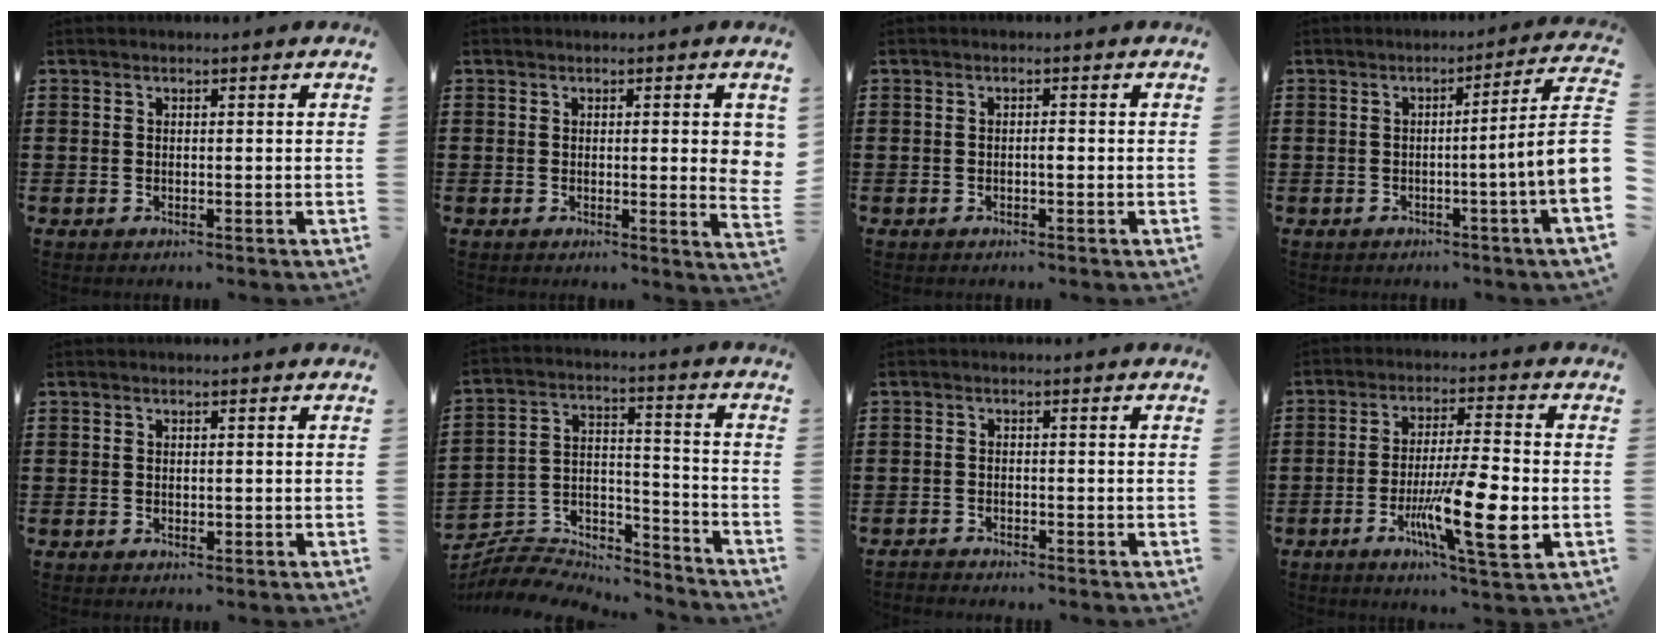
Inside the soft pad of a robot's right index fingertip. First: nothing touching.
{"total": 4.0, "force": [0.4, 0.4, 3.9], "torque": [-0.063, -0.004, 0.005]}
{"total": 1.0, "force": [-0.4, 0.2, 0.9], "torque": [-0.019, -0.002, -0.006]}
{"total": 7.9, "force": [-0.9, -0.5, 7.8], "torque": [-0.125, -0.029, -0.021]}
{"total": 0.9, "force": [0.0, 0.5, 0.7], "torque": [-0.012, 0.002, -0.001]}
{"total": 6.8, "force": [-6.3, 1.9, 1.4], "torque": [-0.038, 0.005, -0.129]}
{"total": 1.4, "force": [-1.3, 0.1, -0.1], "torque": [-0.002, 0.004, -0.030]}
{"total": 12.5, "force": [-3.5, 1.9, 11.8], "torque": [-0.218, -0.010, -0.063]}